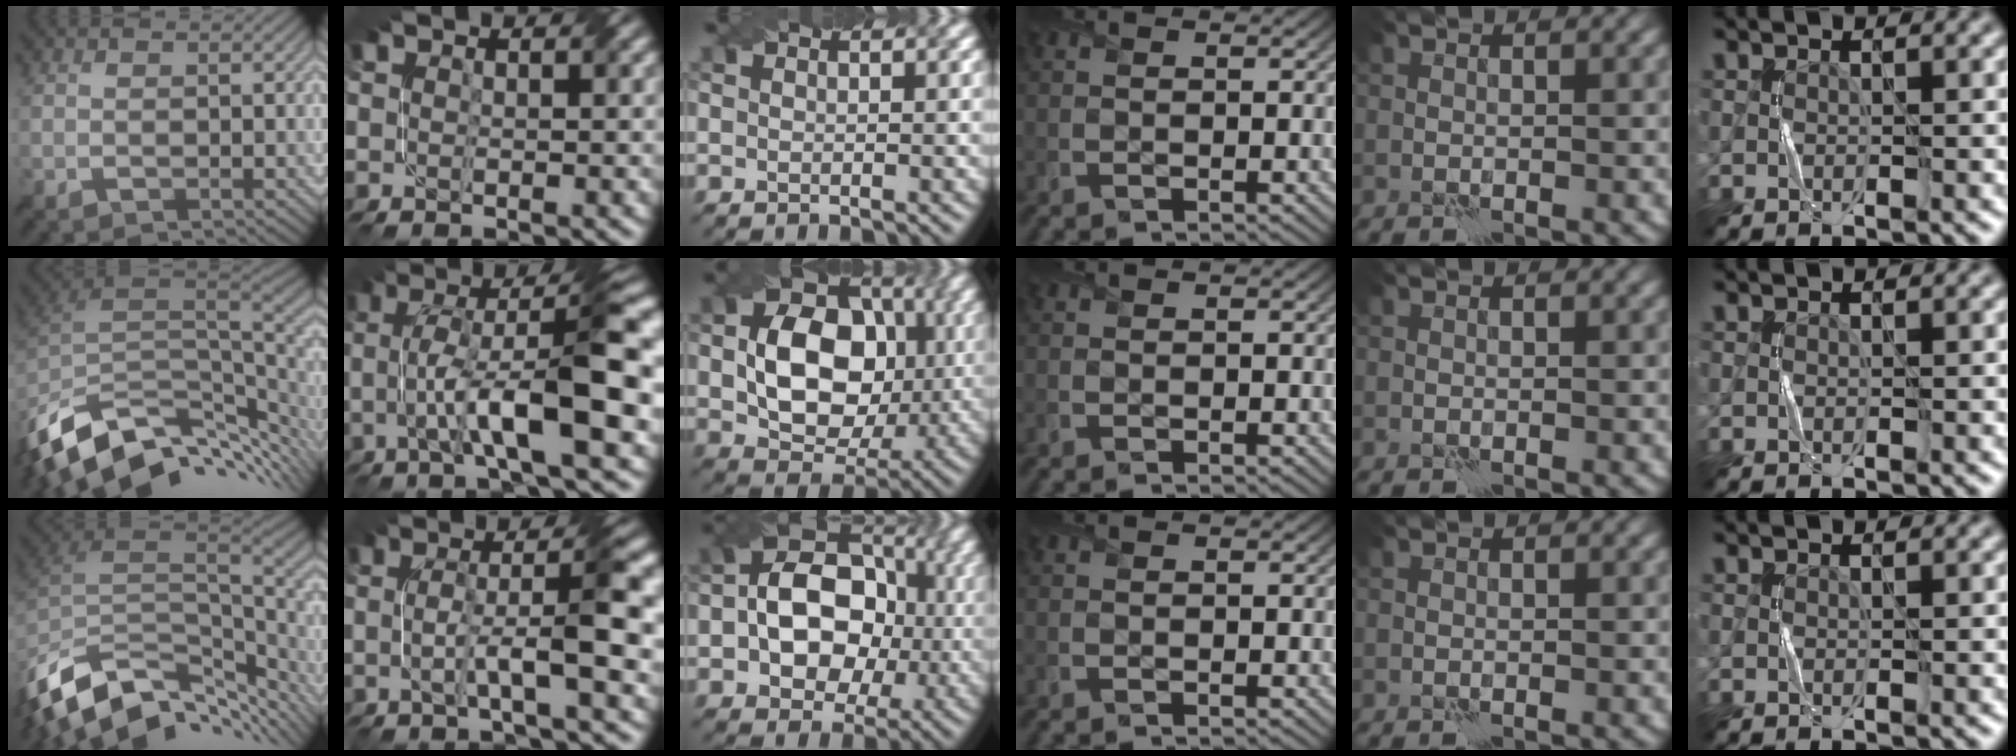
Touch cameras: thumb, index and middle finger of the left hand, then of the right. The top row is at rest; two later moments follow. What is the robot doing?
{"motion": "twist", "object": "screw"}